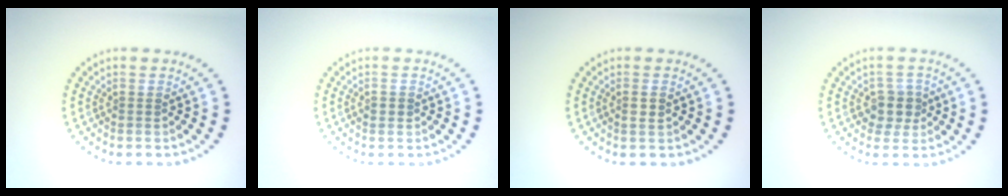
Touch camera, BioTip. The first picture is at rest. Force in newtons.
{"total": 1.3, "press": 1.3, "slide": 0.2}
{"total": 1.0, "press": 1.0, "slide": 0.3}
{"total": 2.5, "press": 2.3, "slide": 1.0}